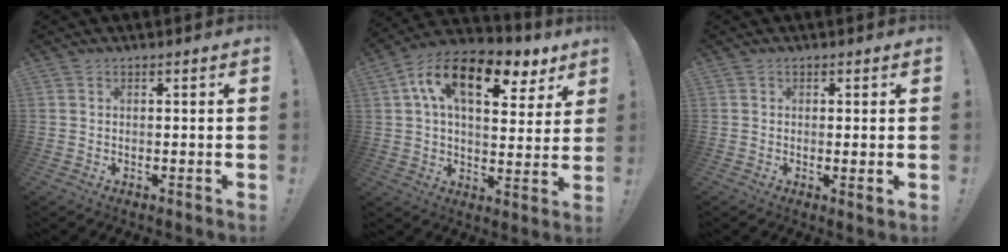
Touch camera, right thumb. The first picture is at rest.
{"total": 17.1, "force": [7.5, 8.6, 12.8], "torque": [-0.206, -0.025, 0.125]}
{"total": 1.9, "force": [0.6, 0.2, 1.8], "torque": [-0.021, -0.004, 0.008]}